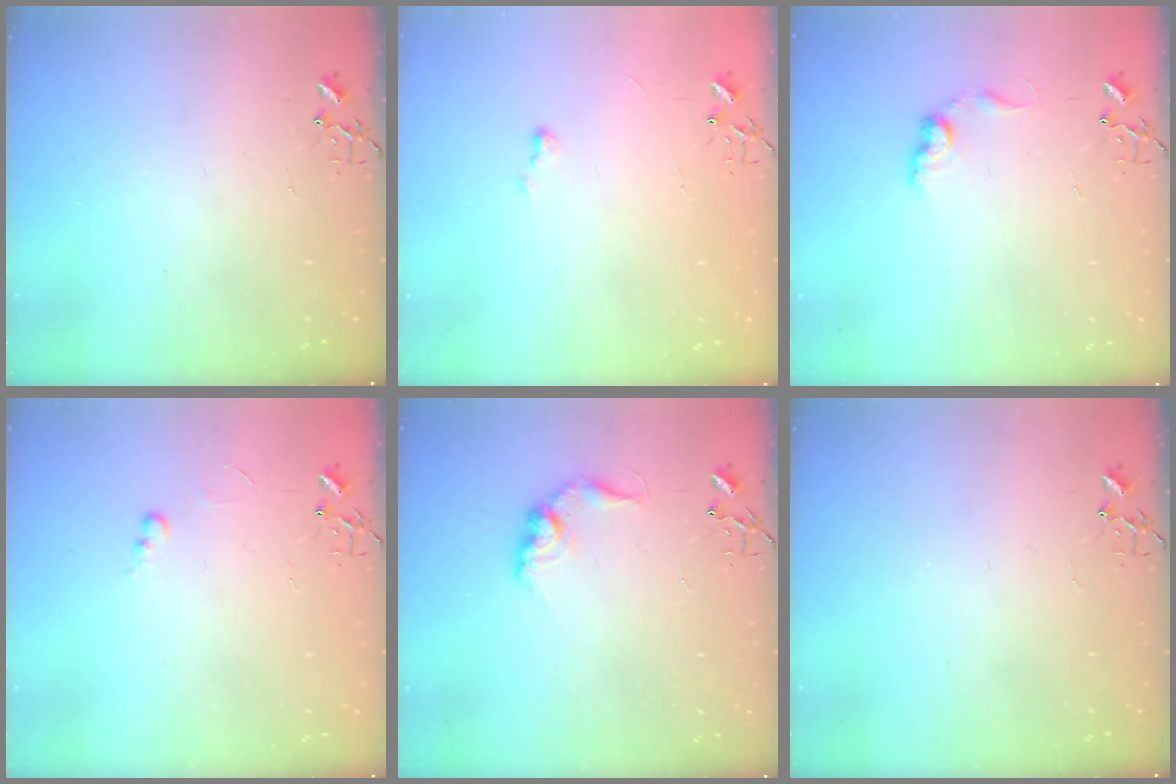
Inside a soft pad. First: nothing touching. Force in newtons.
{"total": 3.4, "press": 3.4, "slide": 0.5}
{"total": 8.6, "press": 8.6, "slide": 0.3}
{"total": 4.4, "press": 4.4, "slide": 0.6}
{"total": 11.0, "press": 11.0, "slide": 0.3}
{"total": 0.0}